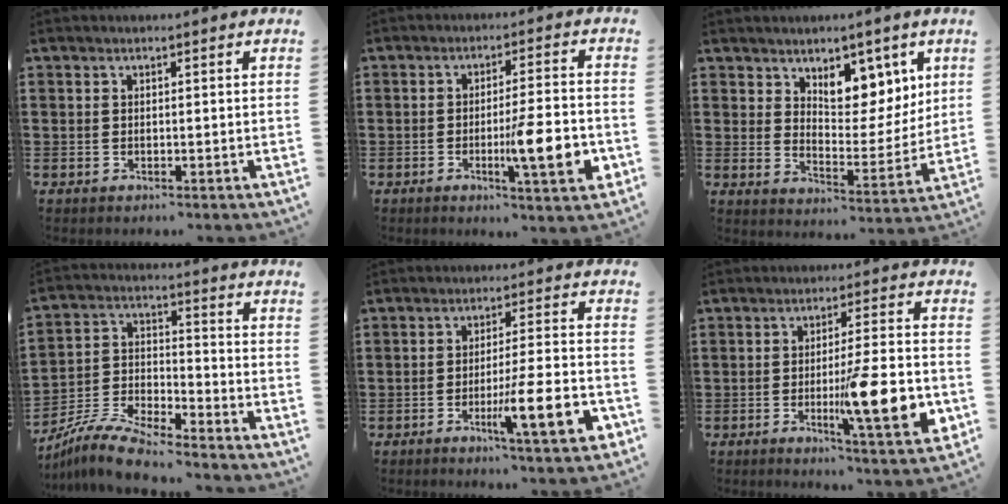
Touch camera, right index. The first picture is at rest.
{"total": 10.2, "force": [-2.8, 1.5, 9.7], "torque": [-0.130, -0.012, -0.047]}
{"total": 8.0, "force": [5.5, 4.5, 3.6], "torque": [-0.058, -0.032, 0.094]}
{"total": 7.8, "force": [-7.4, 0.5, 2.5], "torque": [-0.065, 0.002, -0.149]}
{"total": 10.5, "force": [-4.1, 1.2, 9.6], "torque": [-0.154, -0.006, -0.071]}
{"total": 13.2, "force": [-3.2, 2.2, 12.6], "torque": [-0.192, -0.013, -0.056]}